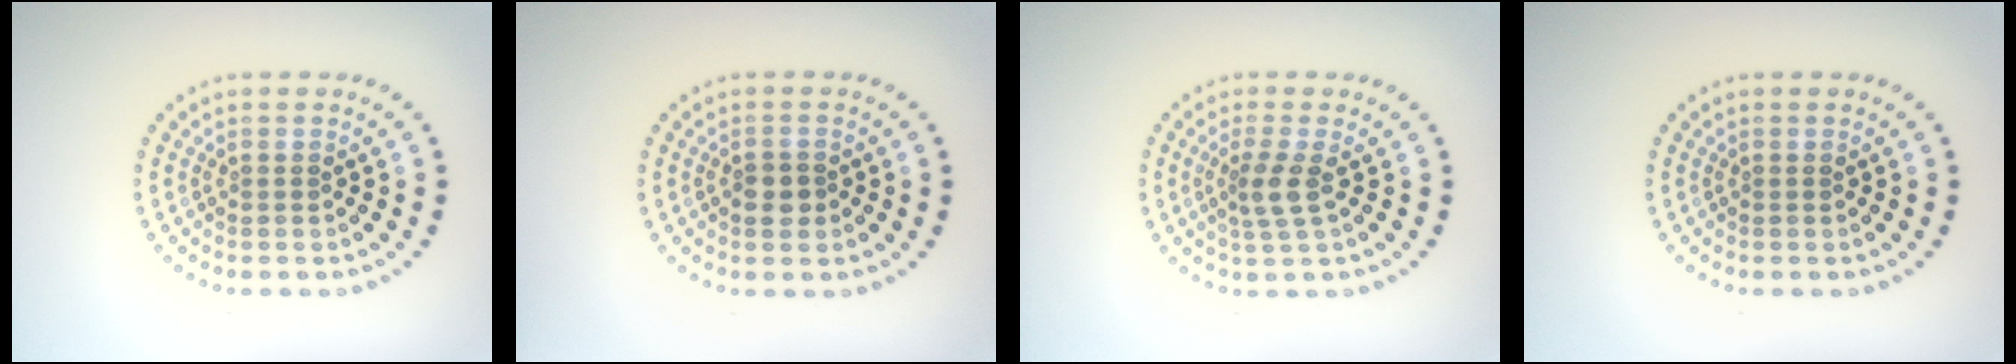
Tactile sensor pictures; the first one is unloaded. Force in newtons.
{"total": 1.8, "press": 1.7, "slide": 0.6}
{"total": 2.3, "press": 1.9, "slide": 1.4}
{"total": 0.0}